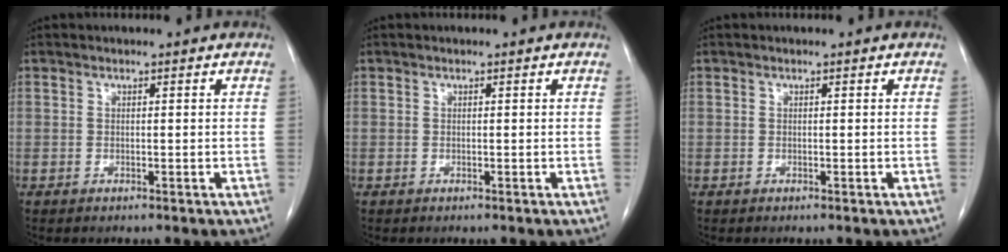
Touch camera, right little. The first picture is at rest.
{"total": 0.0}
{"total": 0.0}